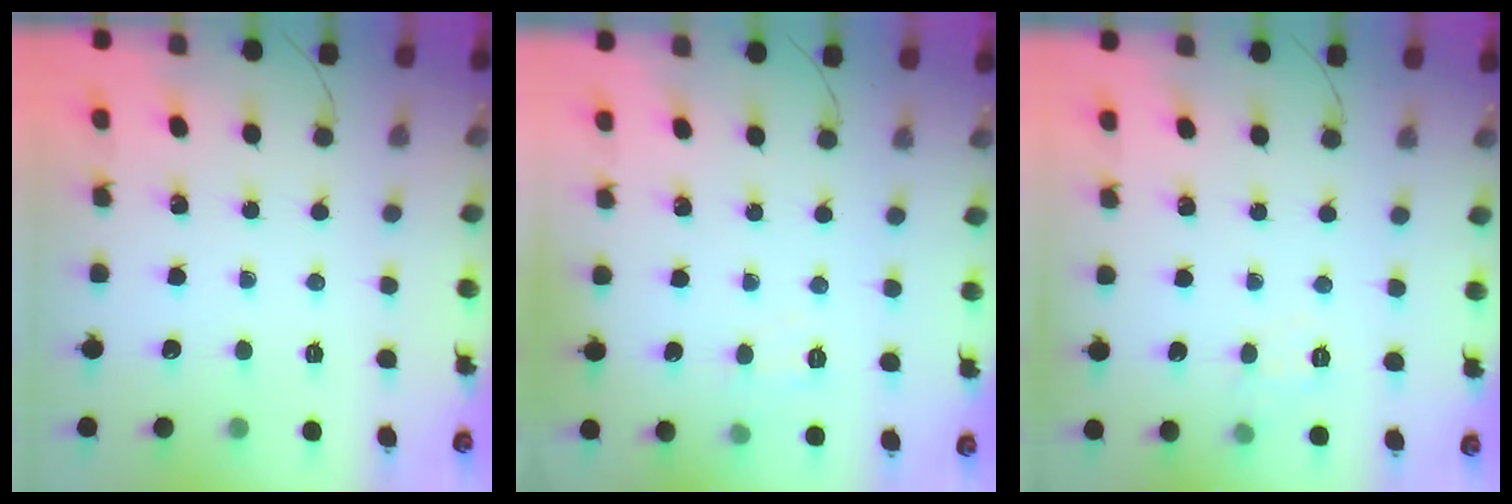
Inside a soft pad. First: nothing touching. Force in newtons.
{"total": 4.3, "press": 4.0, "slide": 1.5}
{"total": 6.1, "press": 5.9, "slide": 1.4}